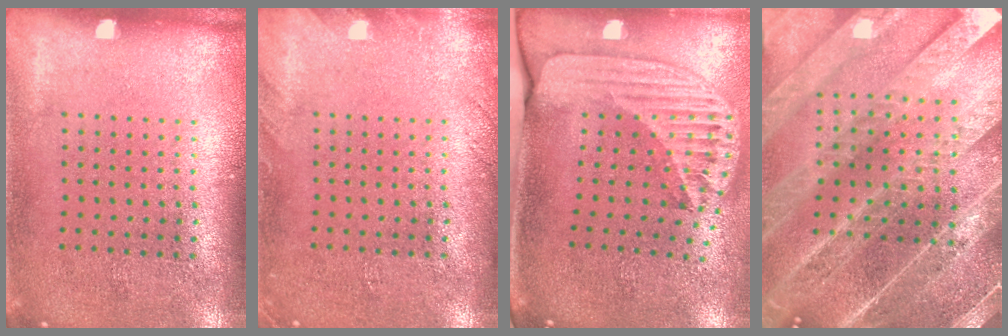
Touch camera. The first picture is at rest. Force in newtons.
{"total": 1.2, "press": 1.2, "slide": 0.1}
{"total": 2.6, "press": 1.8, "slide": 1.8}
{"total": 5.2, "press": 4.5, "slide": 2.7}